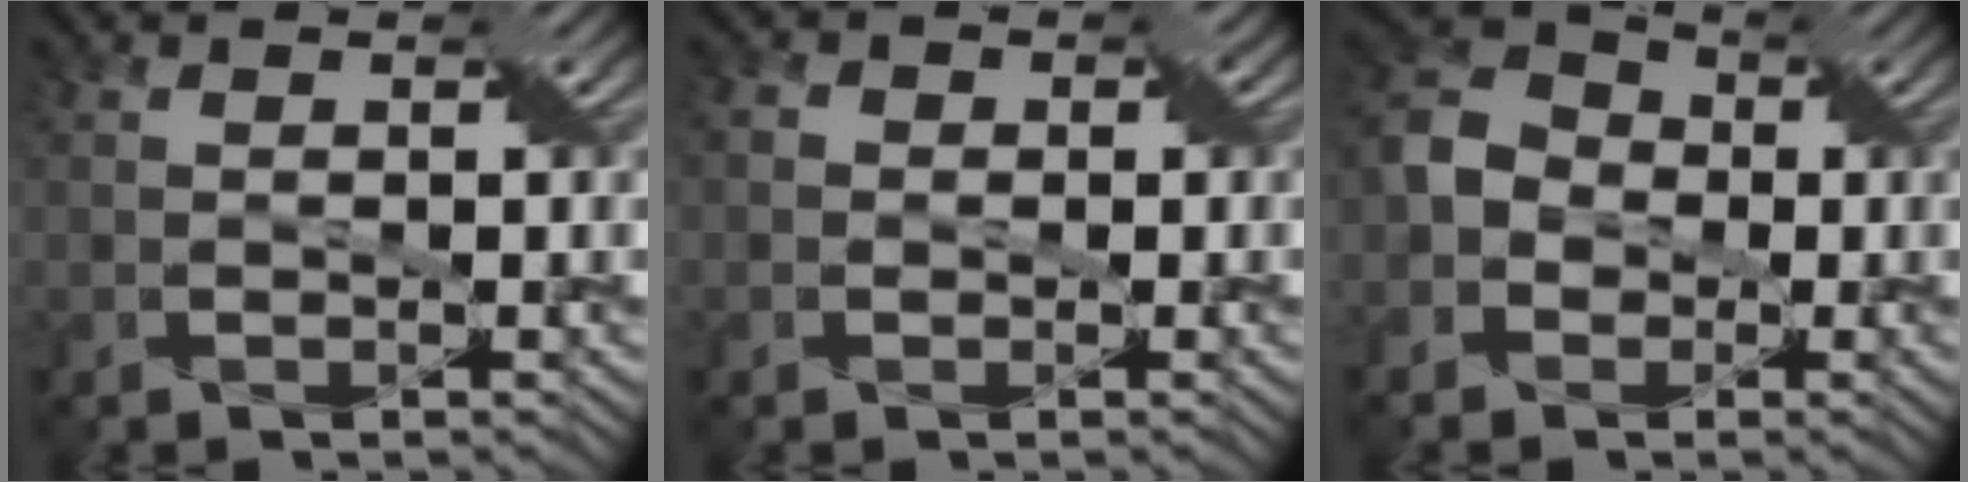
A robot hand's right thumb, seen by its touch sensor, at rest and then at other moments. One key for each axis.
{"total": 2.9, "fx": 0.1, "fy": 2.7, "fz": 1.1, "tx": -0.009, "ty": 0.010, "tz": -0.021}
{"total": 5.7, "fx": -1.4, "fy": 5.0, "fz": 2.4, "tx": -0.069, "ty": 0.009, "tz": -0.046}